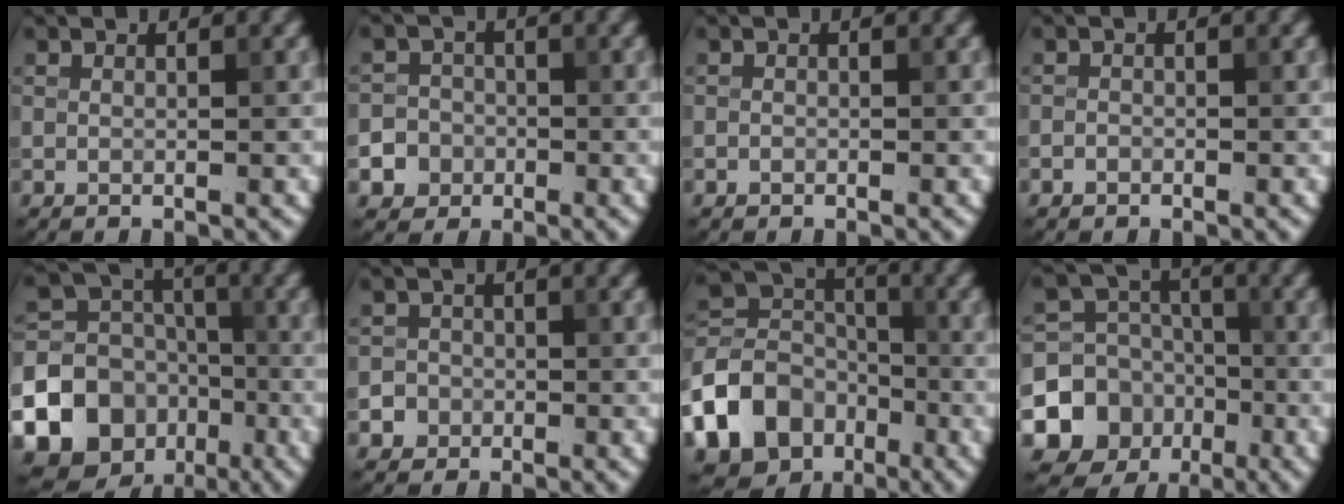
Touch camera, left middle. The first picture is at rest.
{"total": 5.0, "force": [-2.4, 4.3, 0.7], "torque": [0.009, -0.007, -0.057]}
{"total": 0.5, "force": [-0.3, 0.4, 0.1], "torque": [0.002, -0.003, -0.007]}
{"total": 0.8, "force": [-0.6, 0.6, 0.2], "torque": [0.001, -0.001, -0.012]}
{"total": 18.2, "force": [-7.6, 15.7, 5.0], "torque": [-0.129, -0.047, -0.138]}
{"total": 2.8, "force": [-1.3, 2.5, 0.3], "torque": [0.019, 0.000, -0.028]}
{"total": 10.7, "force": [-5.1, 8.3, 4.6], "torque": [-0.117, 0.004, -0.104]}
{"total": 9.9, "force": [-3.8, 8.7, 2.6], "torque": [-0.050, -0.021, -0.088]}